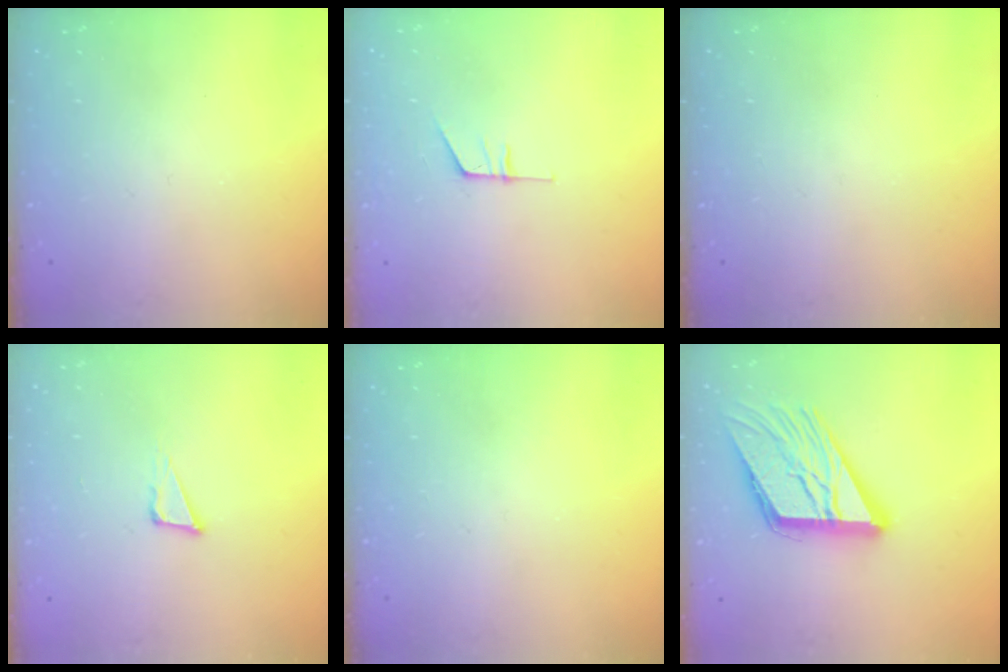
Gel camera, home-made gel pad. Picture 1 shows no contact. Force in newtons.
{"total": 5.4, "press": 5.4, "slide": 0.5}
{"total": 0.0}
{"total": 3.8, "press": 3.7, "slide": 0.8}
{"total": 0.0}
{"total": 17.8, "press": 17.7, "slide": 2.1}